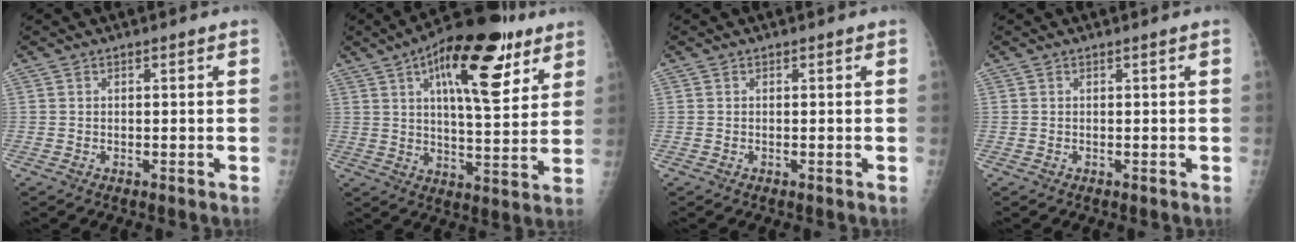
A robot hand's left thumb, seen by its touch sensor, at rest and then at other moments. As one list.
[{"total": 20.8, "force": [10.1, 7.8, 16.5], "torque": [-0.221, -0.027, 0.151]}, {"total": 0.0}, {"total": 0.0}]